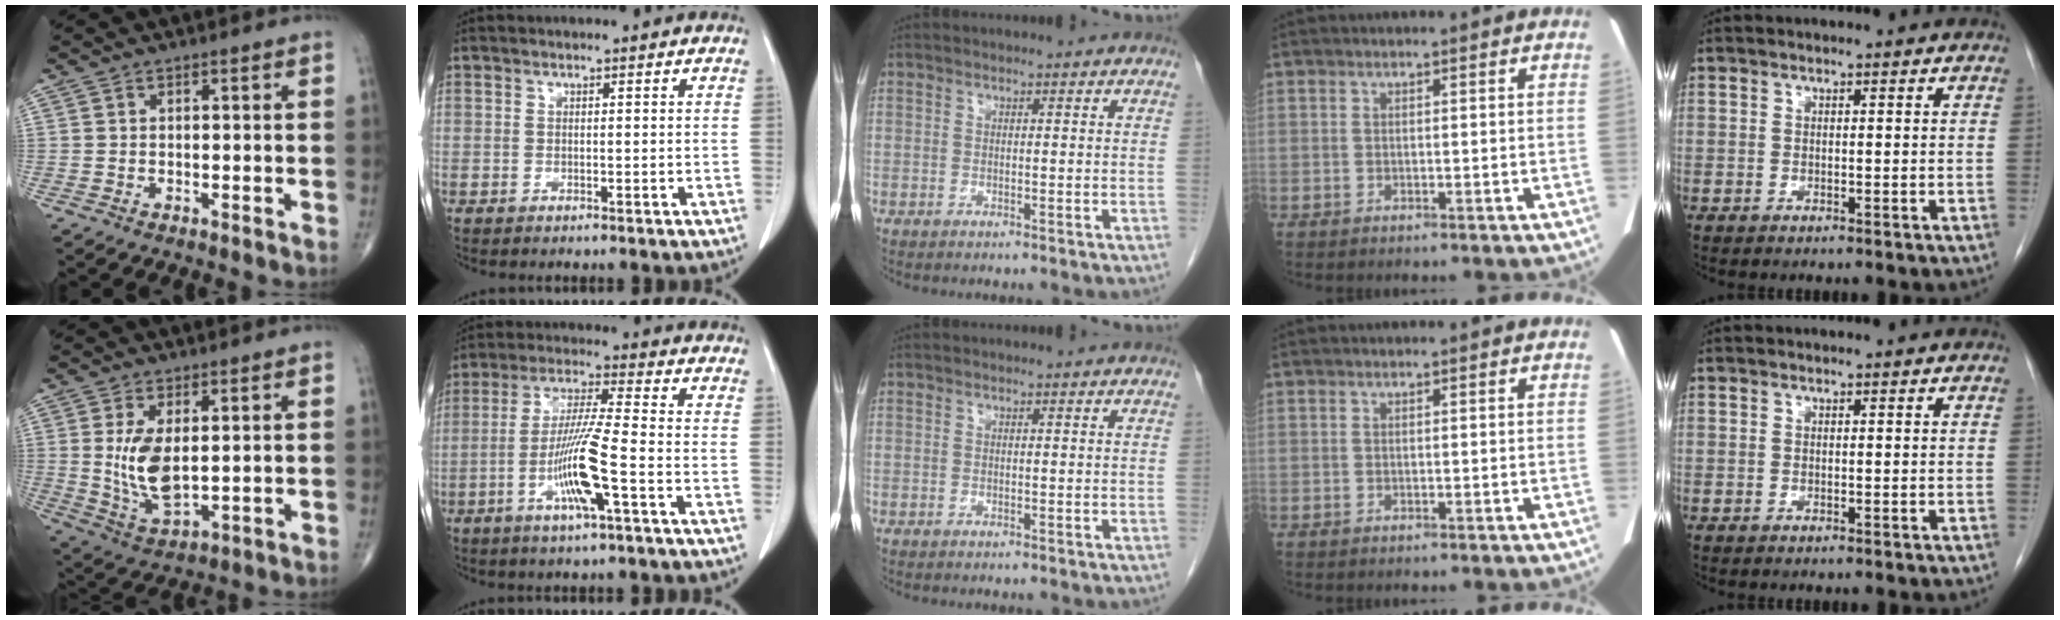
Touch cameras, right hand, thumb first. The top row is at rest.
{"thumb": {"total": 9.3, "force": [1.2, 4.4, 8.0], "torque": [-0.153, -0.019, 0.037]}, "index": {"total": 10.3, "force": [-3.6, -0.3, 9.6], "torque": [-0.191, -0.008, -0.071]}}